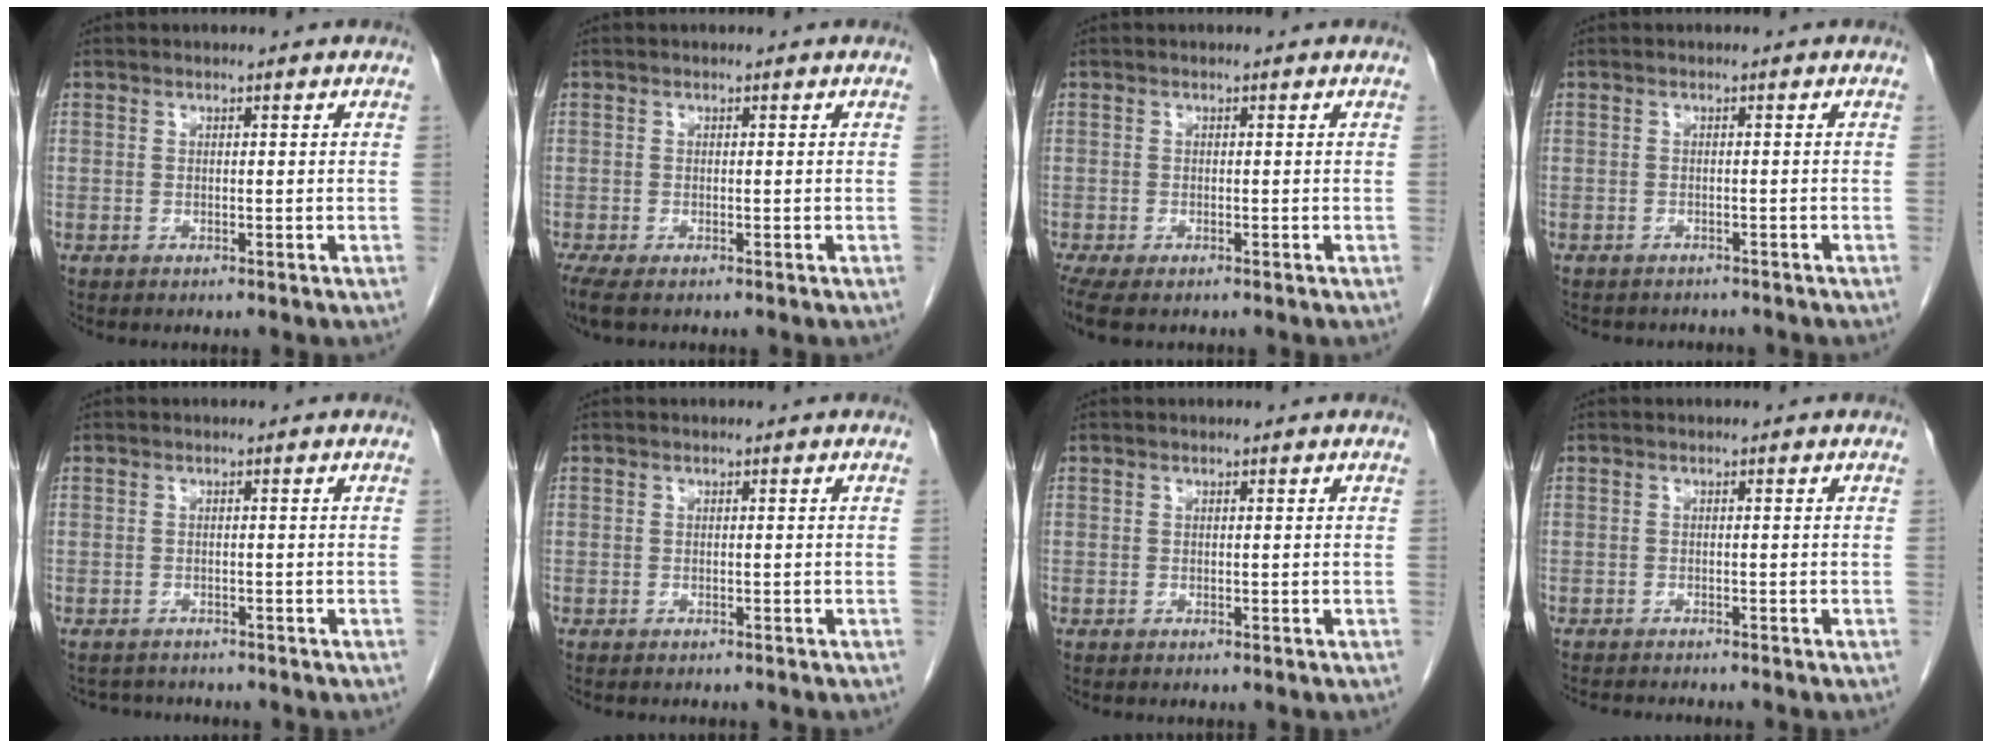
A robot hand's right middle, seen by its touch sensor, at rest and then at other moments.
{"total": 3.4, "force": [-2.4, 1.0, 2.1], "torque": [-0.044, -0.014, -0.038]}
{"total": 5.4, "force": [-3.9, 2.1, 3.1], "torque": [-0.062, -0.016, -0.063]}
{"total": 6.2, "force": [-5.5, 2.3, 1.6], "torque": [-0.025, 0.001, -0.066]}
{"total": 2.9, "force": [-2.7, 1.0, 0.0], "torque": [0.002, -0.004, -0.038]}
{"total": 2.1, "force": [-1.9, 0.5, 0.7], "torque": [-0.012, -0.003, -0.020]}
{"total": 0.0}
{"total": 4.8, "force": [-4.5, 0.3, 1.7], "torque": [-0.016, -0.011, -0.067]}